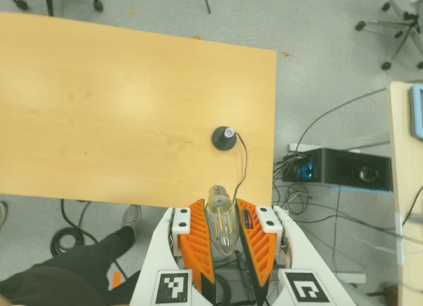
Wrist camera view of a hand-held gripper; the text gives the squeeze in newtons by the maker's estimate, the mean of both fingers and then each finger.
{"total": 12.6, "left": 13.9, "right": 11.3}